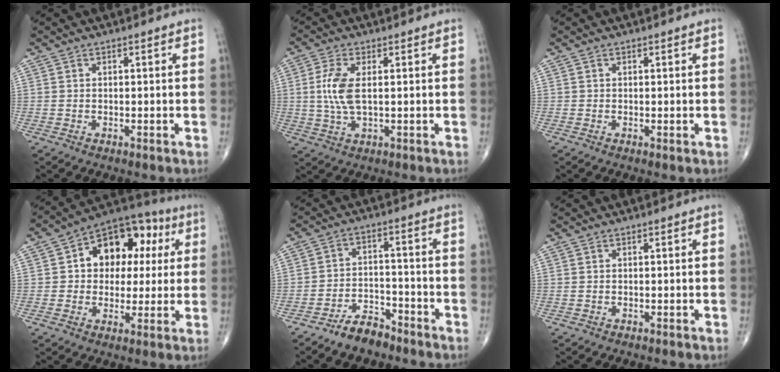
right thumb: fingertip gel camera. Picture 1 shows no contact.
{"total": 6.7, "force": [0.7, 2.7, 6.1], "torque": [-0.146, -0.002, 0.015]}
{"total": 0.0}
{"total": 15.6, "force": [3.5, 11.3, 10.2], "torque": [-0.080, 0.023, 0.044]}
{"total": 6.4, "force": [-5.2, 2.9, 2.4], "torque": [-0.028, 0.037, -0.095]}
{"total": 0.0}